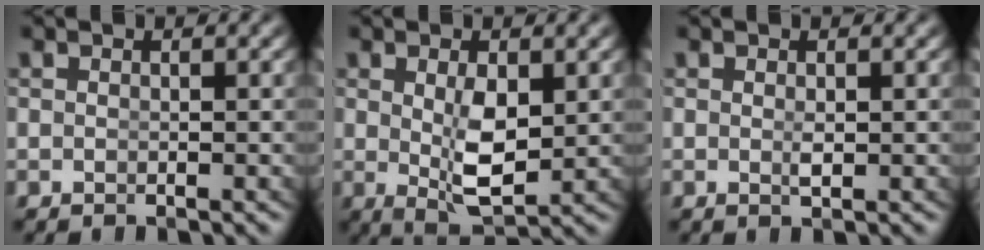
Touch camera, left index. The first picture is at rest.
{"total": 4.7, "force": [0.1, 1.8, 4.3], "torque": [-0.072, -0.021, 0.016]}
{"total": 0.7, "force": [0.0, -0.1, 0.6], "torque": [-0.014, -0.008, 0.007]}